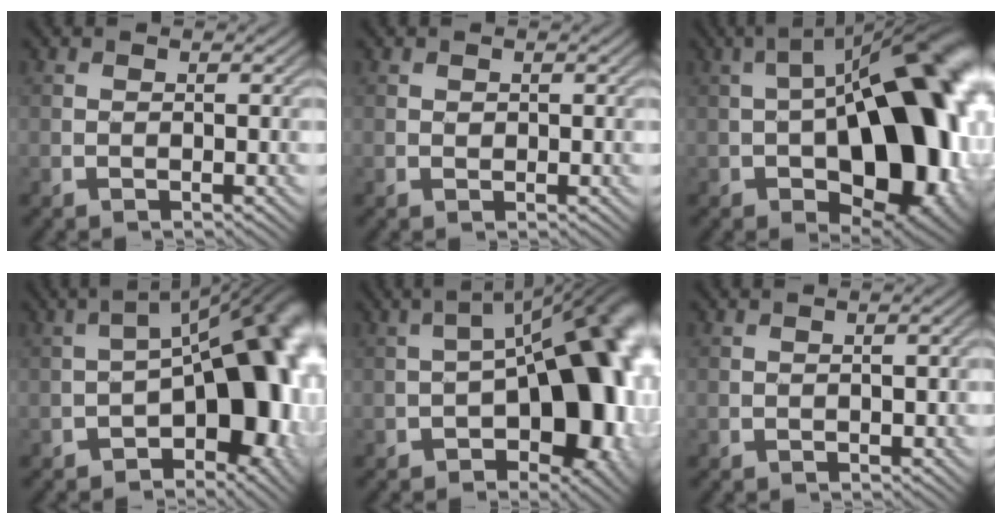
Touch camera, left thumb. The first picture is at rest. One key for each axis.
{"total": 0.5, "fx": 0.3, "fy": 0.4, "fz": 0.2, "tx": -0.002, "ty": -0.004, "tz": 0.006}
{"total": 21.2, "fx": -2.0, "fy": 11.3, "fz": 17.8, "tx": -0.229, "ty": -0.006, "tz": -0.032}
{"total": 16.2, "fx": -4.1, "fy": 8.3, "fz": 13.3, "tx": -0.142, "ty": -0.006, "tz": -0.062}
{"total": 17.7, "fx": -3.5, "fy": 9.6, "fz": 14.5, "tx": -0.159, "ty": -0.015, "tz": -0.051}
{"total": 1.2, "fx": -0.3, "fy": 0.4, "fz": 1.1, "tx": -0.017, "ty": 0.002, "tz": -0.003}